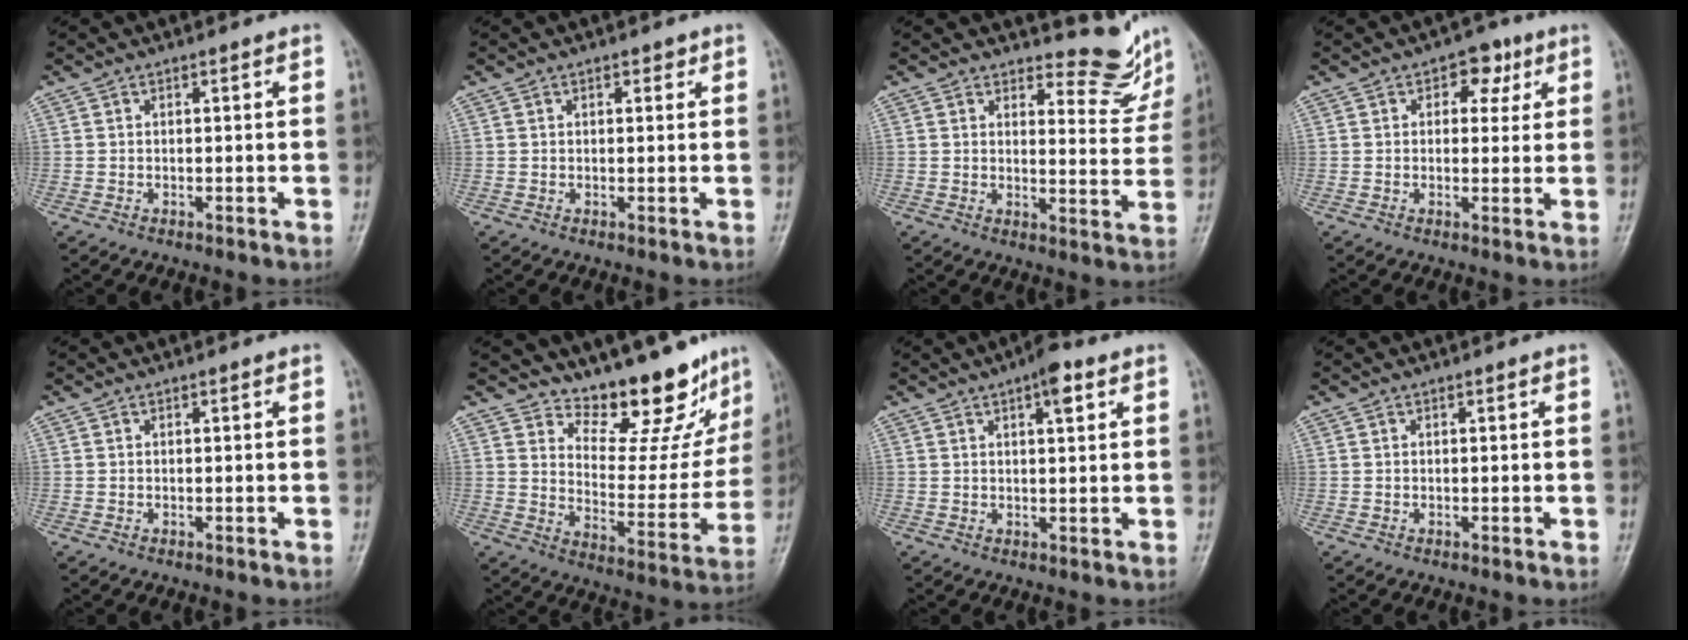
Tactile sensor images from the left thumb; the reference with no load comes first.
{"total": 1.4, "force": [0.8, 0.8, 0.8], "torque": [-0.002, -0.001, 0.007]}
{"total": 8.1, "force": [7.7, 2.5, 1.2], "torque": [0.011, -0.079, 0.087]}
{"total": 5.2, "force": [2.2, 3.7, 3.0], "torque": [-0.003, -0.002, 0.023]}
{"total": 0.0}
{"total": 16.0, "force": [14.2, 5.1, 5.4], "torque": [-0.028, -0.120, 0.197]}
{"total": 4.7, "force": [2.5, 1.5, 3.7], "torque": [-0.048, -0.003, 0.033]}
{"total": 0.0}